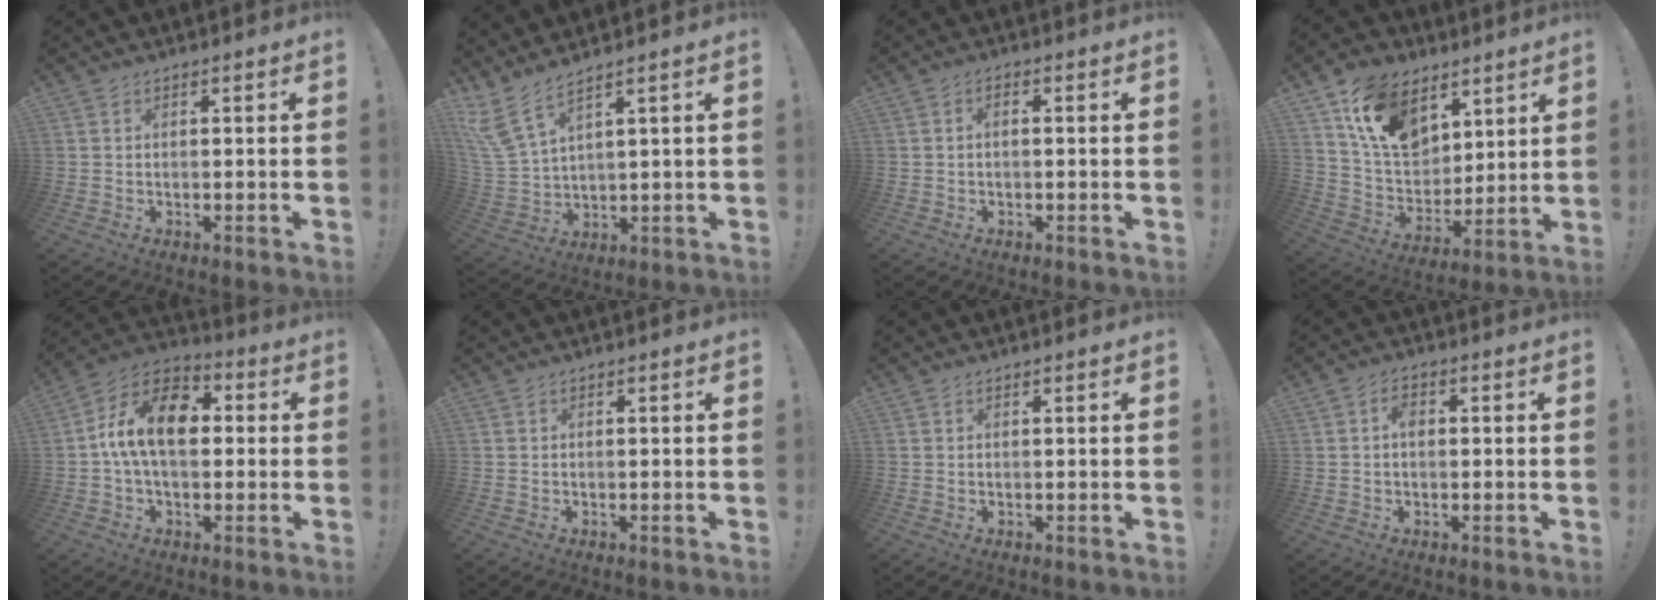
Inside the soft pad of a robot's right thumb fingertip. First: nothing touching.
{"total": 8.2, "force": [5.8, 2.3, 5.3], "torque": [-0.119, -0.028, 0.112]}
{"total": 1.5, "force": [-0.4, 0.5, 1.3], "torque": [-0.025, 0.005, -0.008]}
{"total": 17.6, "force": [9.9, 11.8, 8.4], "torque": [-0.148, -0.047, 0.188]}
{"total": 14.8, "force": [2.0, 8.9, 11.7], "torque": [-0.208, 0.009, 0.033]}
{"total": 0.0}
{"total": 0.0}
{"total": 2.9, "force": [0.2, 2.0, 2.1], "torque": [-0.029, 0.004, 0.001]}